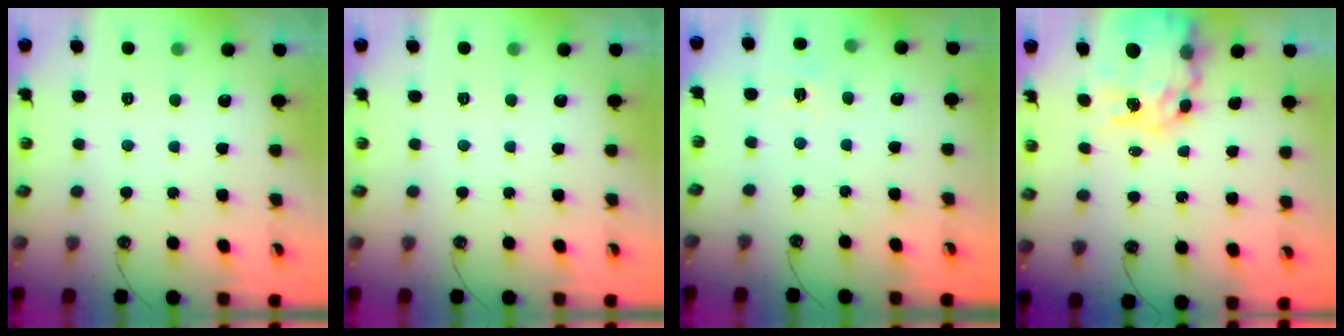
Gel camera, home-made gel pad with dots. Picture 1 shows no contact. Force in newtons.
{"total": 0.0}
{"total": 5.1, "press": 5.0, "slide": 0.7}
{"total": 13.8, "press": 13.7, "slide": 1.1}